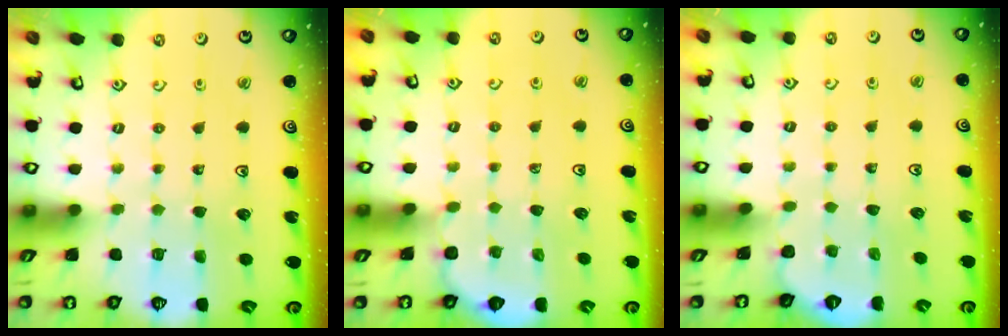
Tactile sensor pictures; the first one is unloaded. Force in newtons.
{"total": 2.9, "press": 2.9, "slide": 0.3}
{"total": 0.0}